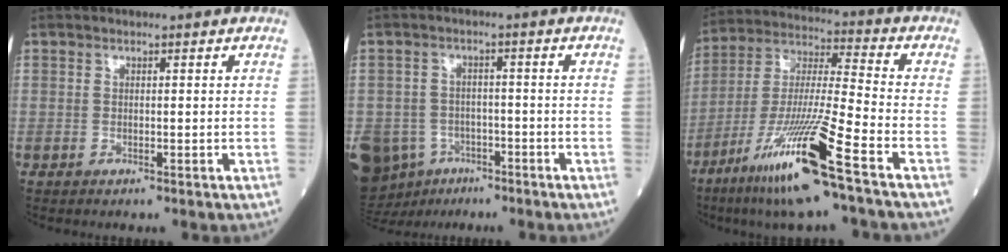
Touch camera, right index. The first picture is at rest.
{"total": 14.4, "force": [-7.6, 11.0, 5.4], "torque": [-0.152, 0.002, -0.109]}
{"total": 17.2, "force": [-9.4, -0.7, 14.3], "torque": [-0.309, -0.044, -0.178]}